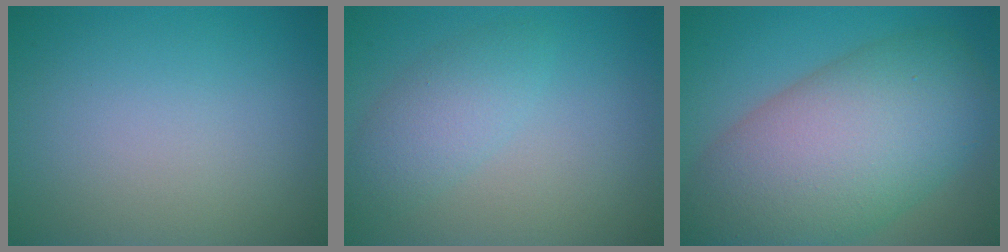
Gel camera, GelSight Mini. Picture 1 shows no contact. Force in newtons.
{"total": 2.8, "press": 2.8, "slide": 0.1}
{"total": 13.0, "press": 13.0, "slide": 0.6}